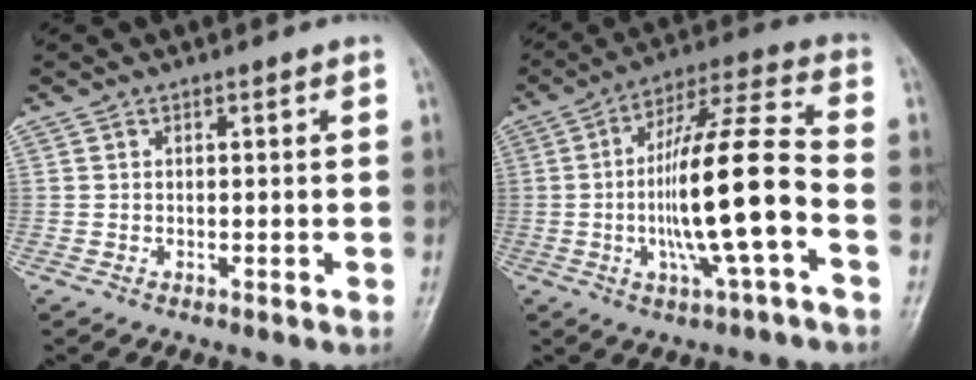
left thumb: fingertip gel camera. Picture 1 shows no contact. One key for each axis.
{"total": 17.3, "fx": -3.6, "fy": 3.0, "fz": 16.7, "tx": -0.314, "ty": 0.034, "tz": -0.062}